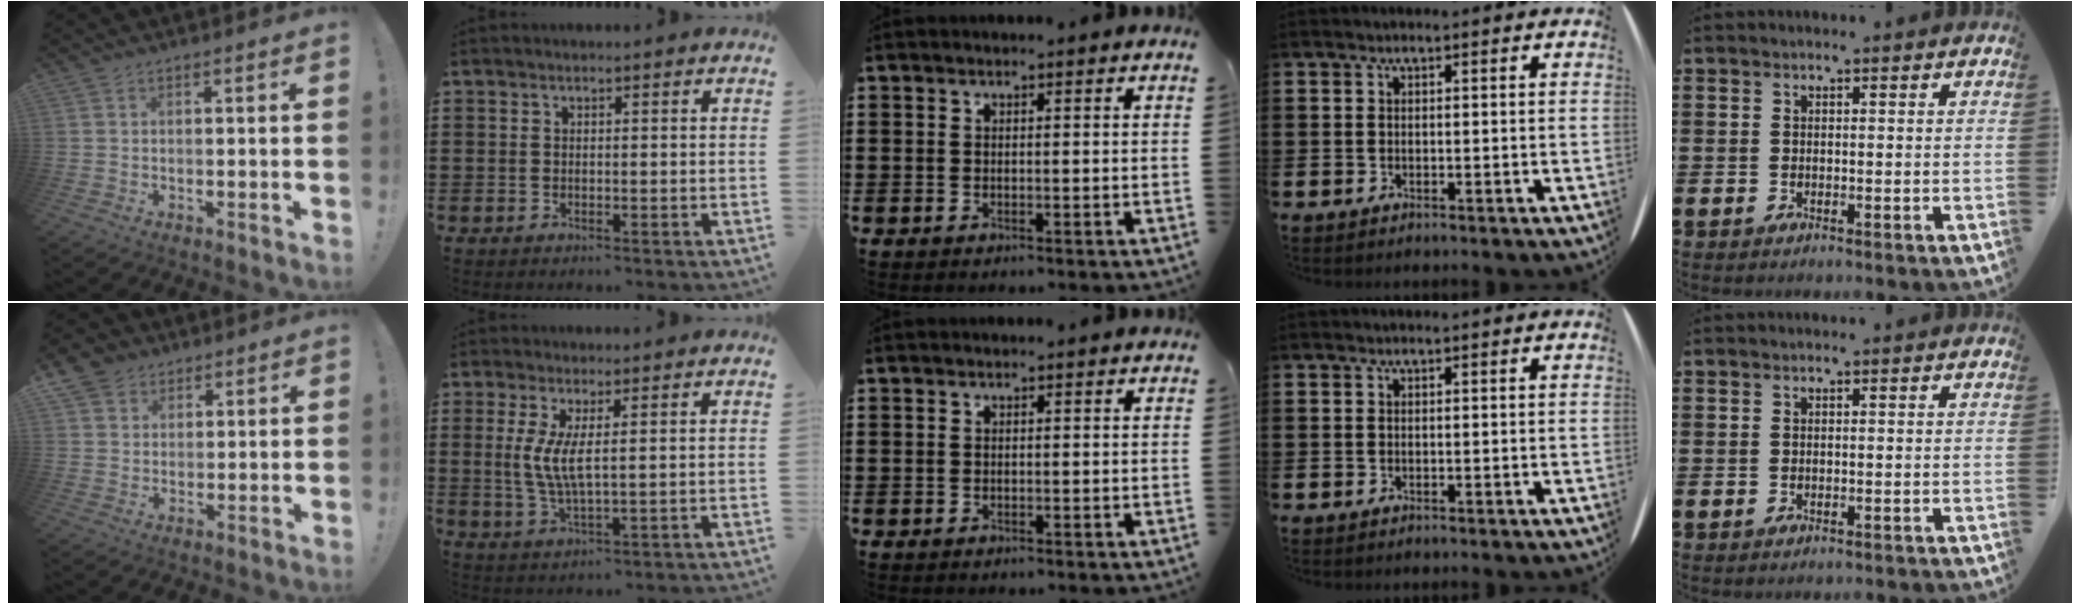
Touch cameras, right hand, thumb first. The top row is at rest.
{"thumb": {"total": 6.2, "force": [3.9, 4.7, 0.9], "torque": [-0.014, -0.025, 0.077]}, "index": {"total": 5.0, "force": [0.9, 1.0, 4.8], "torque": [-0.103, -0.006, 0.013]}}